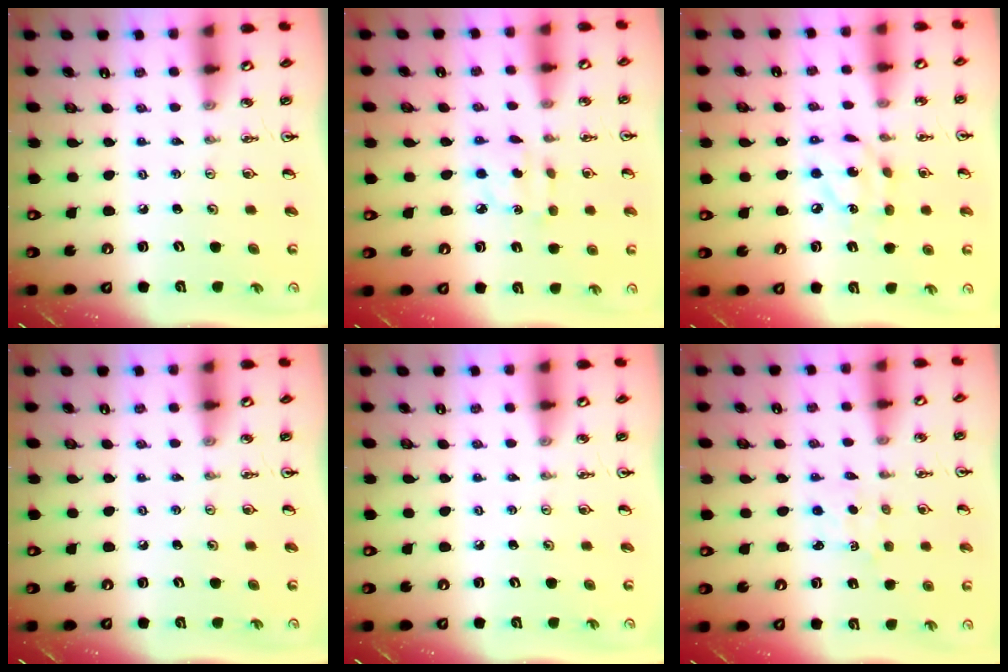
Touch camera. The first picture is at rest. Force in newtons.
{"total": 2.9, "press": 2.8, "slide": 0.5}
{"total": 9.3, "press": 9.3, "slide": 0.5}
{"total": 0.0}
{"total": 0.0}
{"total": 1.5, "press": 1.5, "slide": 0.3}